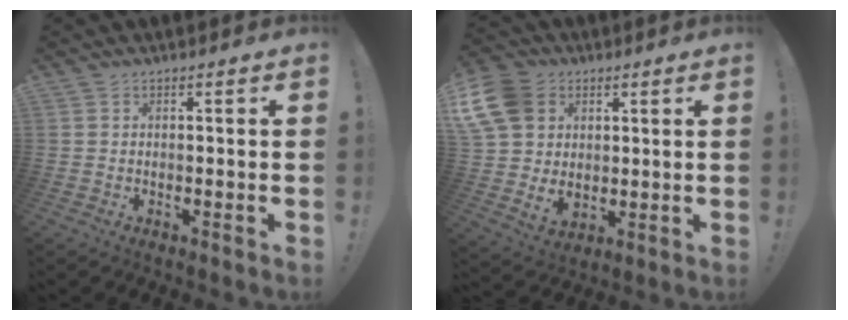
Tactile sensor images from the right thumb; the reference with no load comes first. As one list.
[{"total": 14.2, "force": [4.0, 11.8, 6.9], "torque": [-0.123, -0.025, 0.083]}]